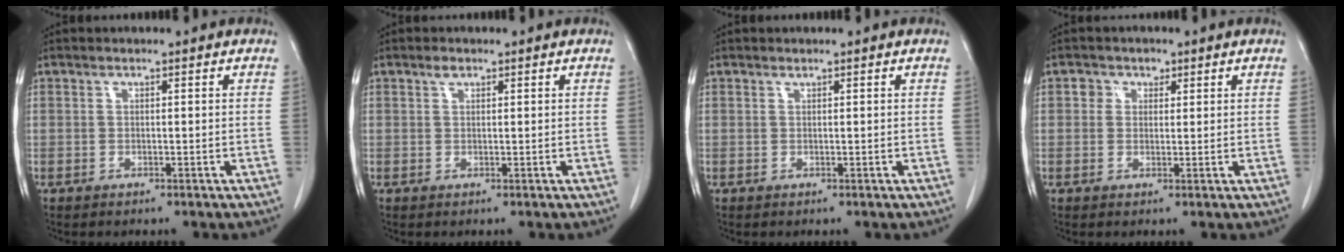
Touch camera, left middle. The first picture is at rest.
{"total": 0.9, "force": [0.7, 0.5, 0.5], "torque": [-0.011, 0.001, 0.011]}
{"total": 0.0}
{"total": 2.2, "force": [0.9, 1.9, 0.4], "torque": [-0.002, 0.002, 0.010]}